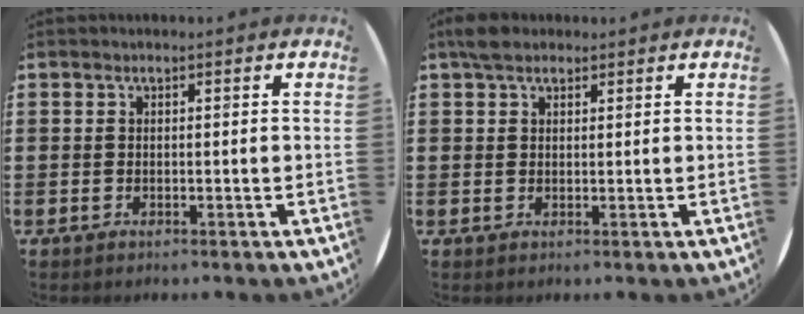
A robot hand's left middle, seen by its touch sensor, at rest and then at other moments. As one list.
[{"total": 2.6, "force": [2.1, 1.2, 1.0], "torque": [-0.016, 0.004, 0.038]}]